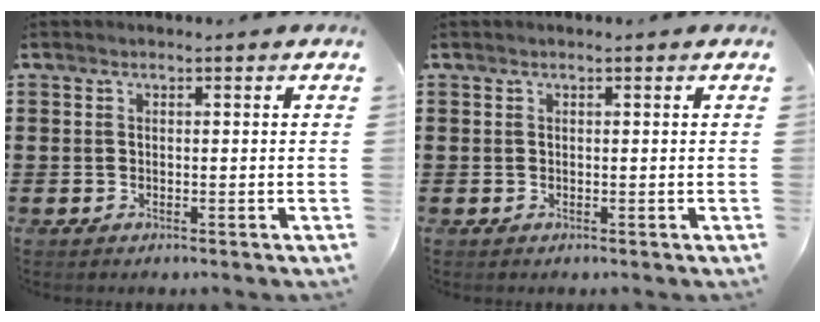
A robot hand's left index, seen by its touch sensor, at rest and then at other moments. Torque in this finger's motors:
{"motor_torque": [0.06, -0.08, -0.02, 0.01]}